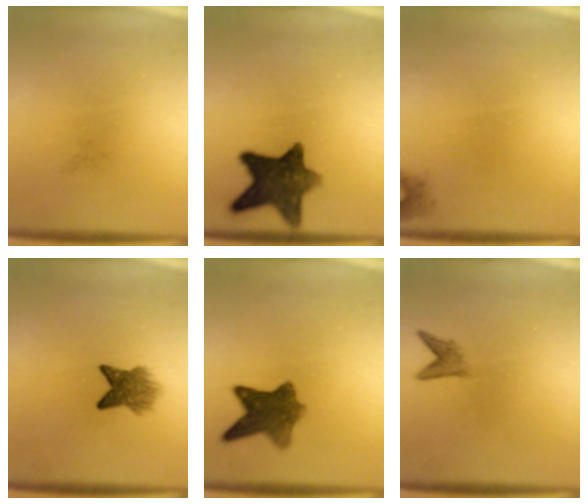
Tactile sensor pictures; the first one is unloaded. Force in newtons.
{"total": 11.5}
{"total": 1.1}
{"total": 4.7}
{"total": 7.5}
{"total": 1.8}